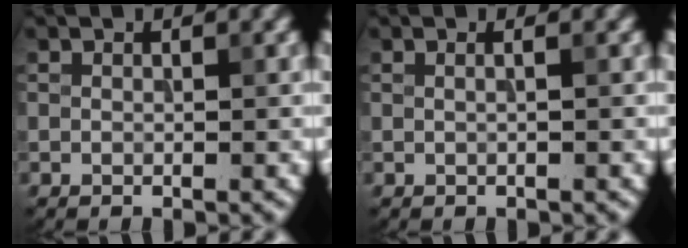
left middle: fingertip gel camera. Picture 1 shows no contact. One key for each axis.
{"total": 1.3, "fx": 0.4, "fy": 0.6, "fz": 1.1, "tx": -0.002, "ty": -0.004, "tz": -0.008}